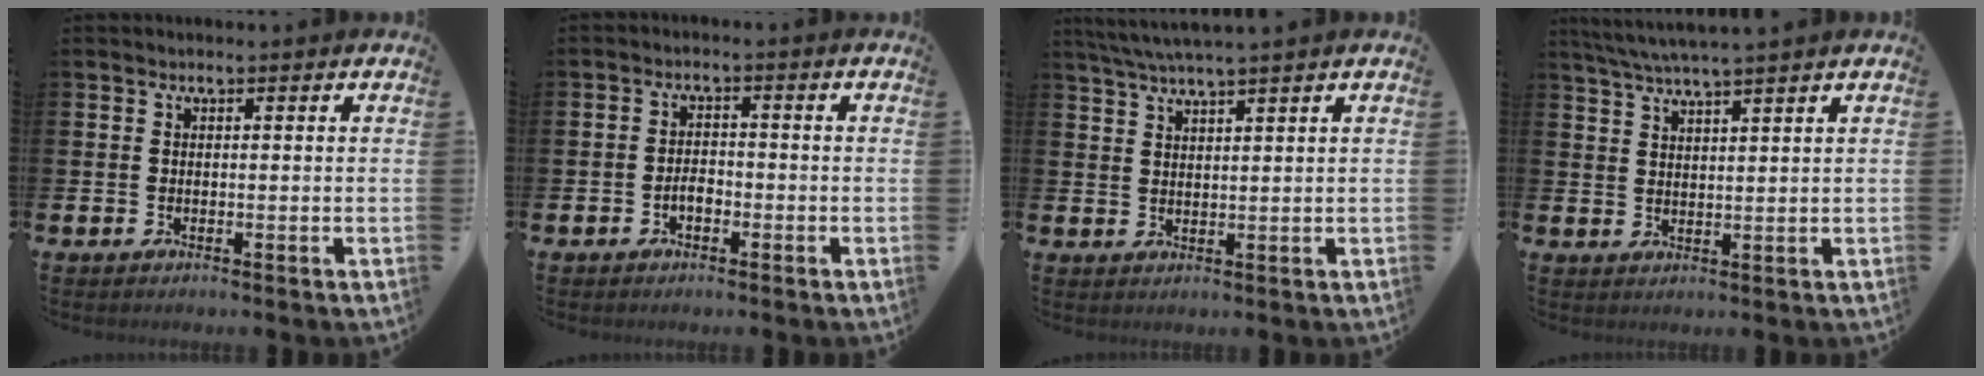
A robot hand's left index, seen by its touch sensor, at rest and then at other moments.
{"total": 2.1, "force": [-0.9, 1.2, 1.4], "torque": [-0.015, 0.000, -0.022]}
{"total": 3.6, "force": [3.3, -0.7, 1.2], "torque": [-0.038, -0.006, 0.062]}
{"total": 4.3, "force": [4.0, -0.7, 1.3], "torque": [-0.041, -0.011, 0.073]}